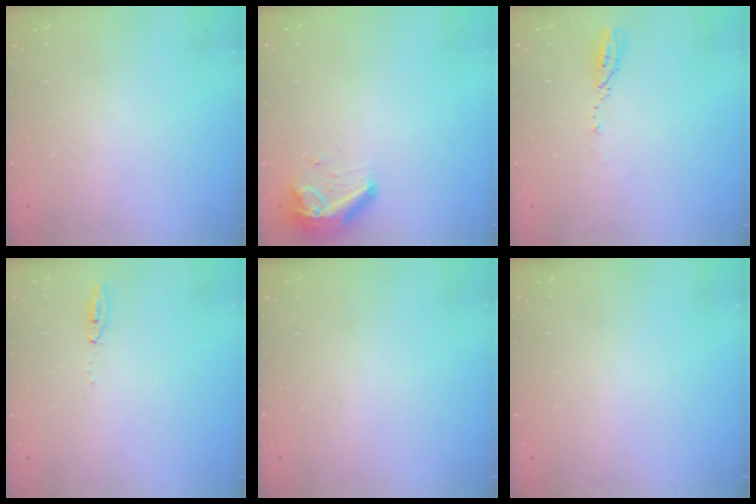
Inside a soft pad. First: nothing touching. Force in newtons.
{"total": 9.3, "press": 9.2, "slide": 1.6}
{"total": 3.8, "press": 3.8, "slide": 0.4}
{"total": 11.2, "press": 5.8, "slide": 9.6}
{"total": 0.0}
{"total": 0.0}